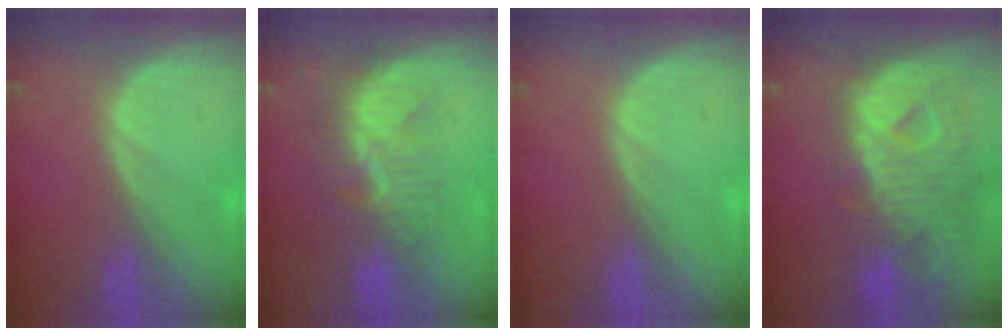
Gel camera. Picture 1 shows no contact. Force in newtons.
{"total": 8.5, "press": 7.7, "slide": 3.6}
{"total": 0.0}
{"total": 12.8, "press": 11.0, "slide": 6.6}